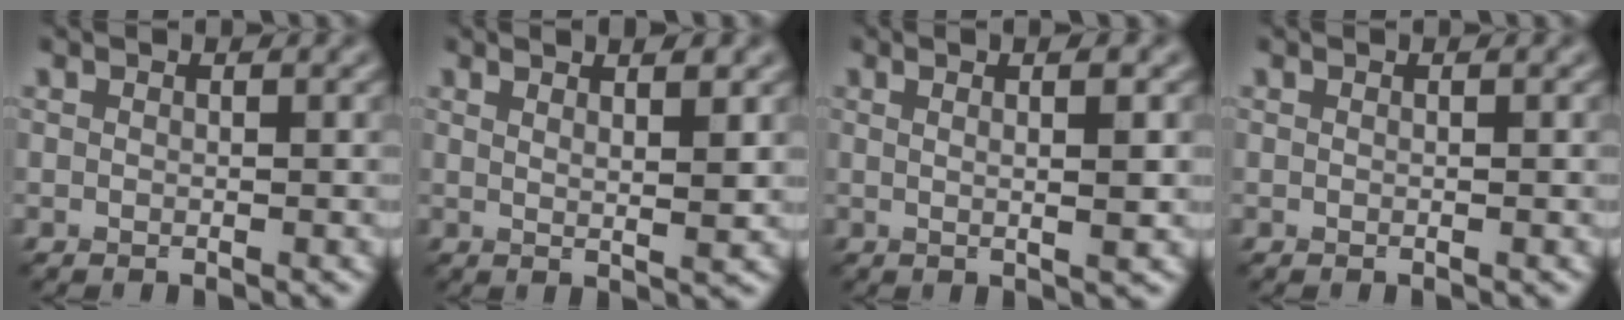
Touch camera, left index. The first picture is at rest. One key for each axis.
{"total": 4.1, "fx": 2.1, "fy": 1.2, "fz": 3.3, "tx": -0.026, "ty": 0.001, "tz": 0.015}
{"total": 4.7, "fx": 1.2, "fy": 1.4, "fz": 4.3, "tx": -0.041, "ty": 0.006, "tz": -0.002}
{"total": 0.0}